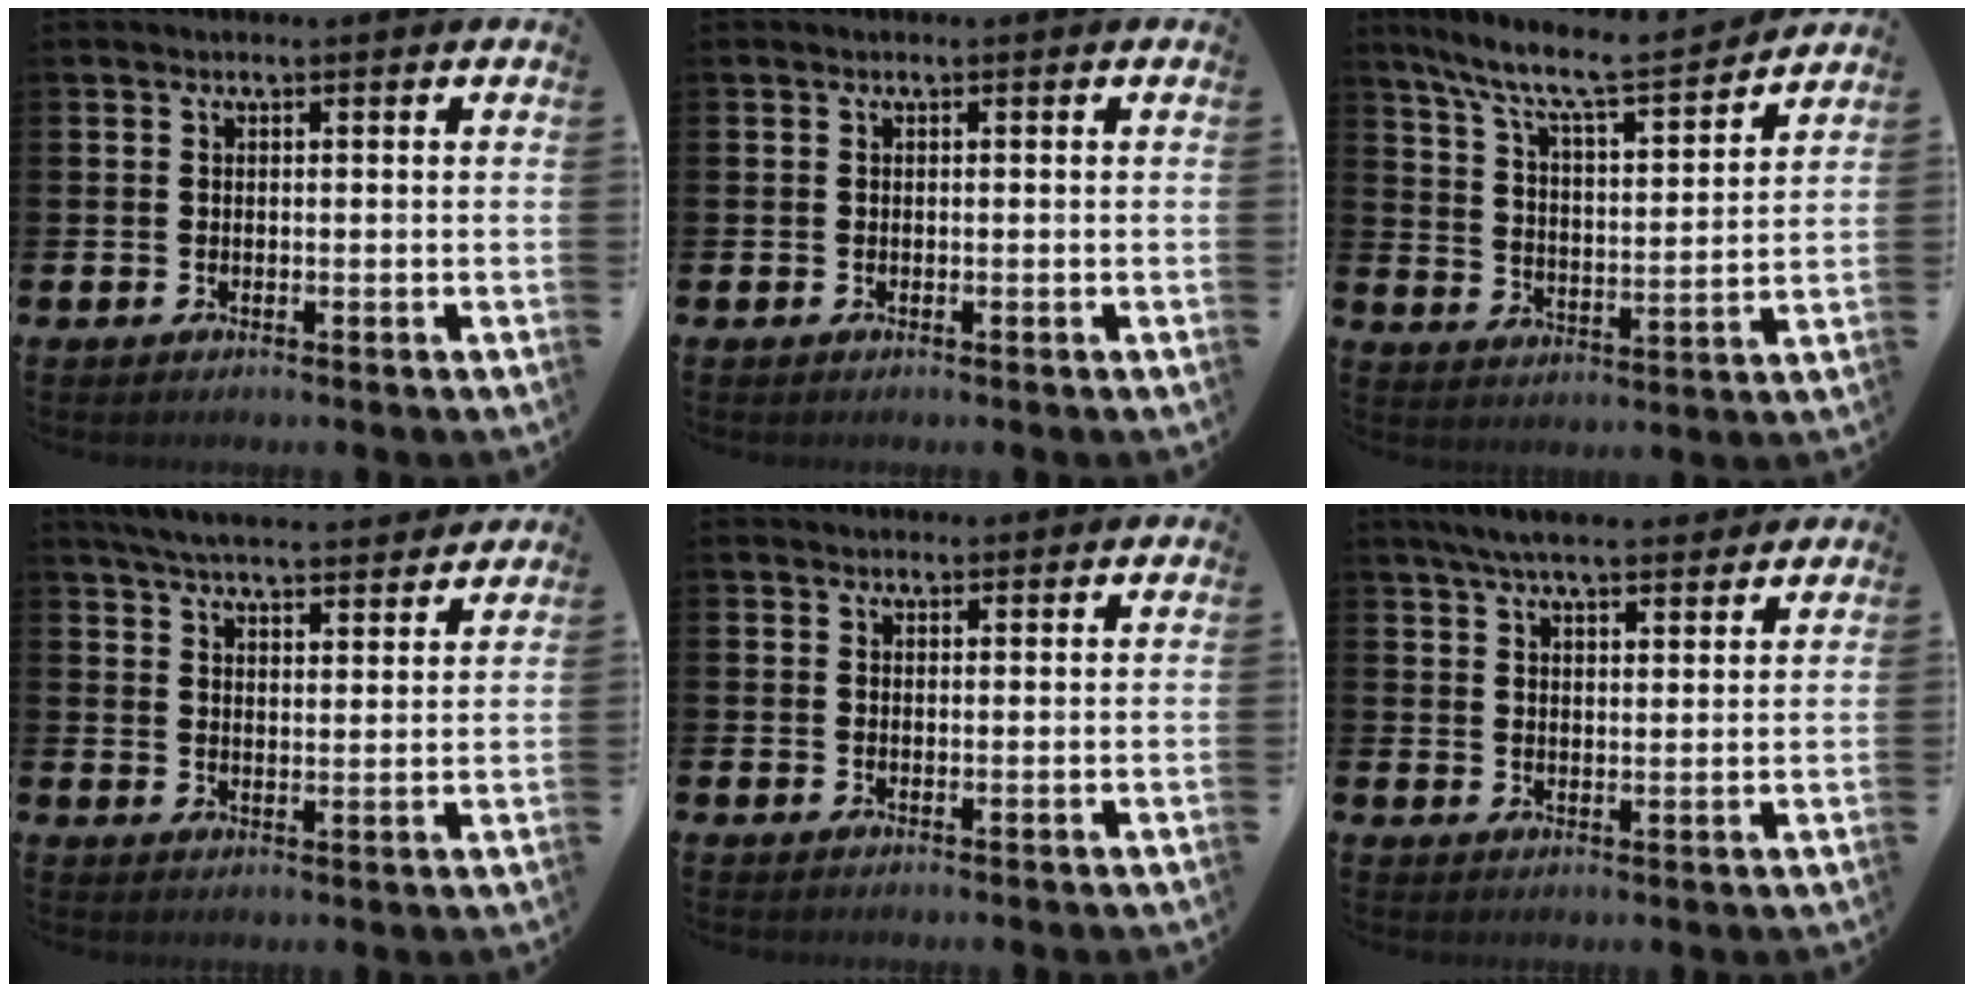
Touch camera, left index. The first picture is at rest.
{"total": 0.0}
{"total": 9.1, "force": [8.1, 1.2, 4.1], "torque": [-0.105, -0.058, 0.132]}
{"total": 6.0, "force": [5.9, 0.4, 1.1], "torque": [-0.036, -0.040, 0.103]}
{"total": 1.7, "force": [1.6, 0.5, 0.0], "torque": [0.009, -0.004, 0.028]}
{"total": 6.3, "force": [5.9, 1.0, 1.9], "torque": [-0.048, -0.021, 0.107]}